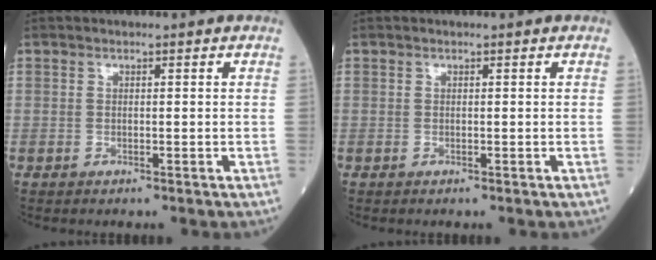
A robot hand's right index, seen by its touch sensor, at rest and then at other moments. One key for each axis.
{"total": 0.0}